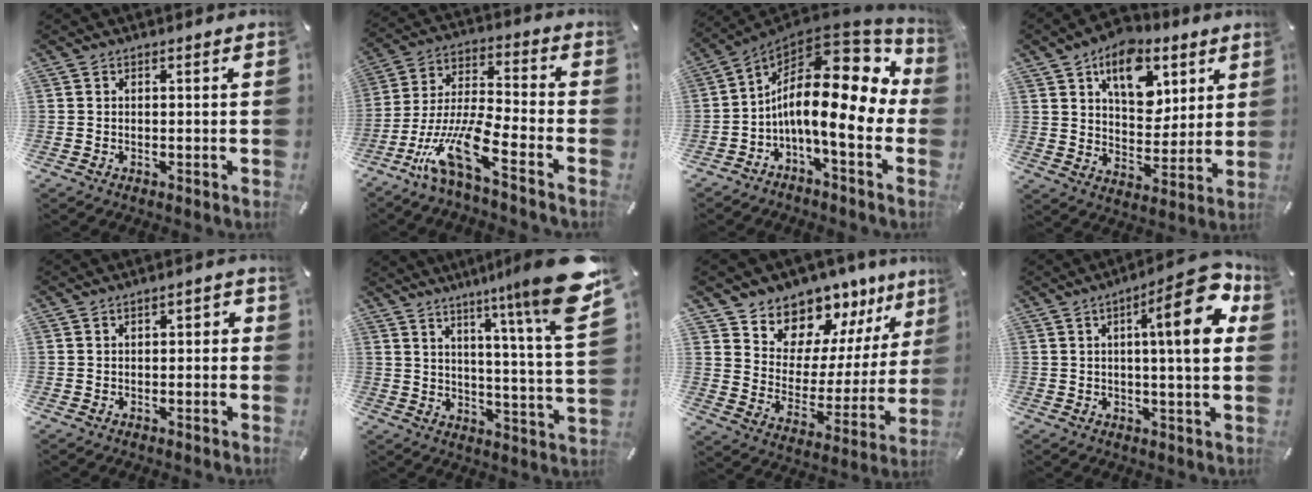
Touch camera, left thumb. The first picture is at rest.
{"total": 15.3, "force": [-8.6, 3.4, 12.2], "torque": [-0.239, 0.018, -0.148]}
{"total": 19.4, "force": [2.1, 8.0, 17.5], "torque": [-0.305, -0.052, 0.030]}
{"total": 13.8, "force": [7.4, 9.0, 7.4], "torque": [-0.107, -0.035, 0.133]}
{"total": 2.0, "force": [-0.6, 1.1, 1.5], "torque": [-0.027, 0.008, -0.013]}
{"total": 17.7, "force": [10.6, 0.9, 14.2], "torque": [-0.212, -0.085, 0.155]}
{"total": 11.8, "force": [10.5, 5.3, -0.8], "torque": [0.001, -0.131, 0.189]}
{"total": 16.2, "force": [4.8, 3.4, 15.1], "torque": [-0.199, -0.022, 0.059]}